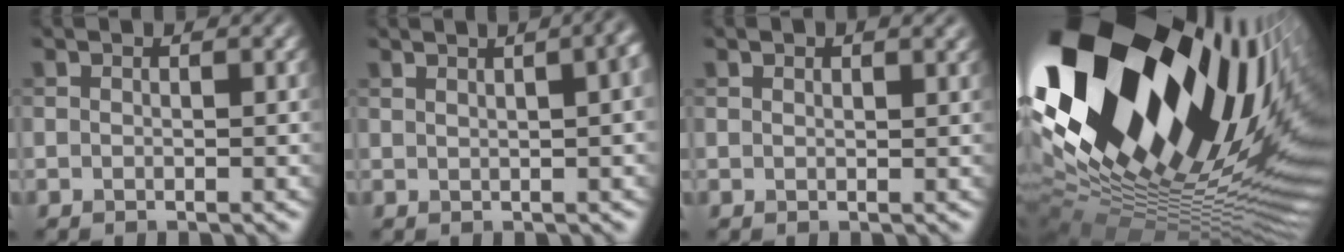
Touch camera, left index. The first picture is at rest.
{"total": 6.6, "force": [2.4, 3.1, 5.3], "torque": [-0.015, 0.045, -0.001]}
{"total": 2.3, "force": [1.6, 0.8, 1.5], "torque": [-0.015, -0.002, 0.025]}
{"total": 22.6, "force": [6.5, 12.0, 17.9], "torque": [-0.325, -0.007, 0.113]}